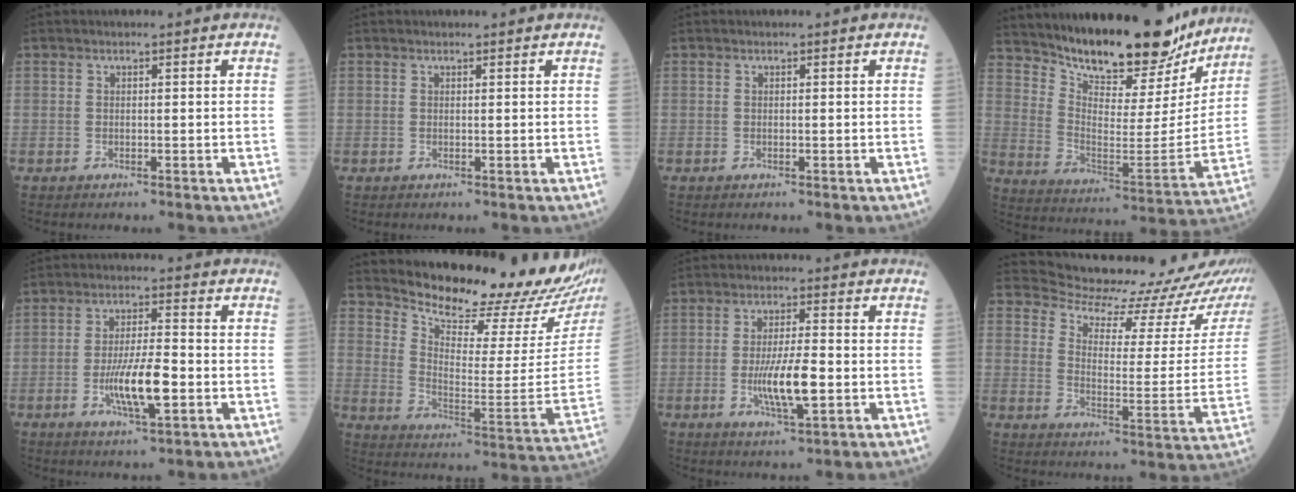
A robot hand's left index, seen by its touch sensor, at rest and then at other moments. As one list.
[{"total": 1.0, "force": [1.0, 0.1, 0.2], "torque": [-0.008, 0.006, 0.015]}, {"total": 0.0}, {"total": 18.6, "force": [16.1, 4.0, 8.5], "torque": [-0.139, -0.016, 0.258]}, {"total": 8.2, "force": [-2.3, 1.4, 7.8], "torque": [-0.151, -0.006, -0.042]}, {"total": 20.3, "force": [18.9, 1.4, 7.2], "torque": [-0.129, -0.107, 0.256]}, {"total": 7.5, "force": [-1.5, 1.1, 7.2], "torque": [-0.141, -0.010, -0.027]}, {"total": 22.1, "force": [21.6, 3.0, 3.2], "torque": [-0.046, -0.104, 0.256]}]